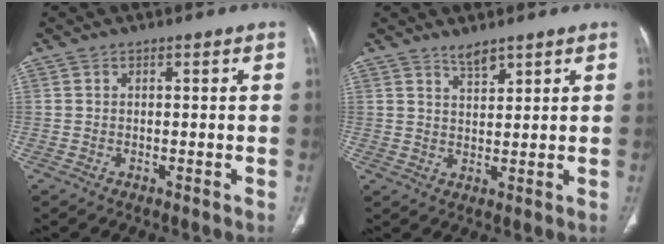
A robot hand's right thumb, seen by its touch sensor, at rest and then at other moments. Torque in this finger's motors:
{"motor_torque": [0.19, 0.51, -0.12, 0.11, -0.01]}